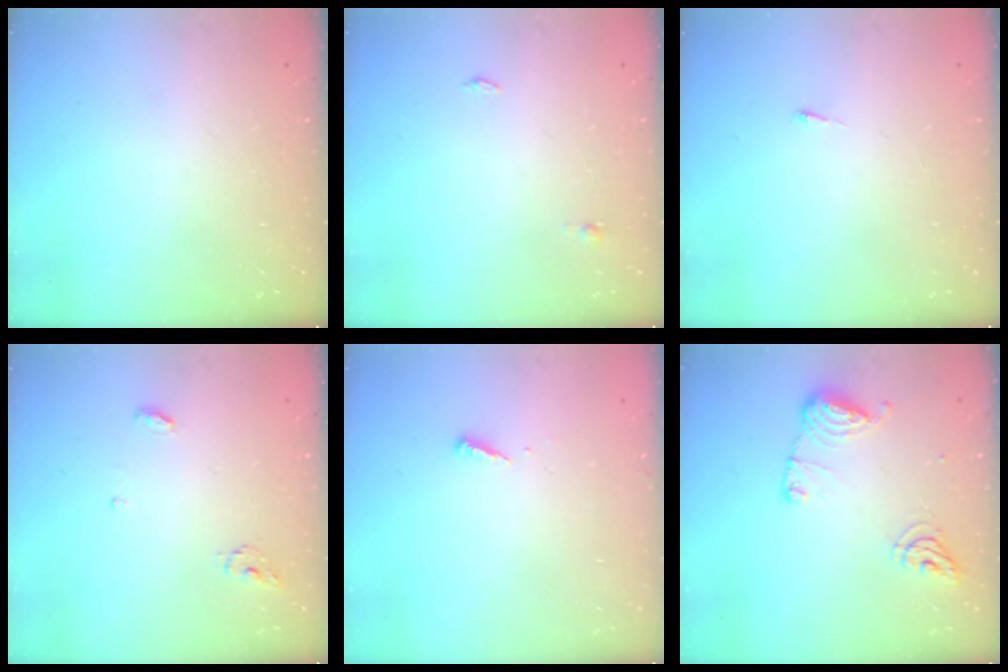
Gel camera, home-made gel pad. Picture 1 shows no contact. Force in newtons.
{"total": 7.6, "press": 3.3, "slide": 6.8}
{"total": 2.6, "press": 2.5, "slide": 0.3}
{"total": 3.5, "press": 3.5, "slide": 0.3}
{"total": 3.5, "press": 3.5, "slide": 0.2}
{"total": 11.3, "press": 11.2, "slide": 0.9}